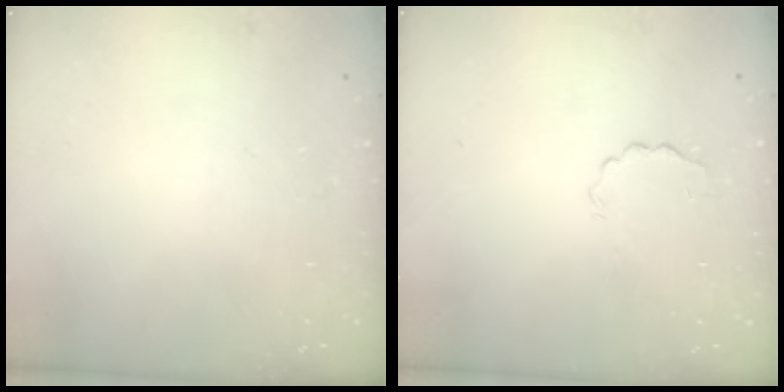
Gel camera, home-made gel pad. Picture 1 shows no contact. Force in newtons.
{"total": 2.0, "press": 1.9, "slide": 0.7}